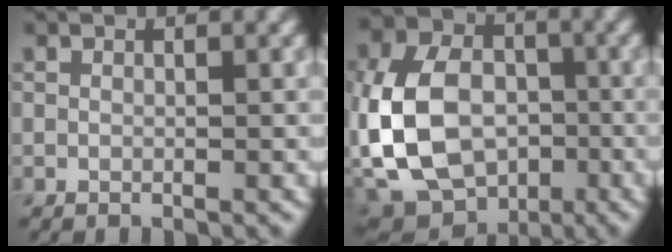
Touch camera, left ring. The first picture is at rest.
{"total": 13.8, "force": [-2.8, 10.3, 8.7], "torque": [-0.178, -0.011, -0.047]}